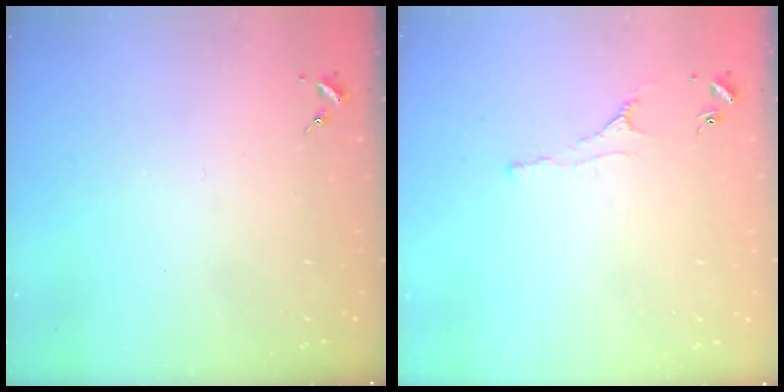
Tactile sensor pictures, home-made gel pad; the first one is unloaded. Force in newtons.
{"total": 2.2, "press": 2.1, "slide": 0.4}